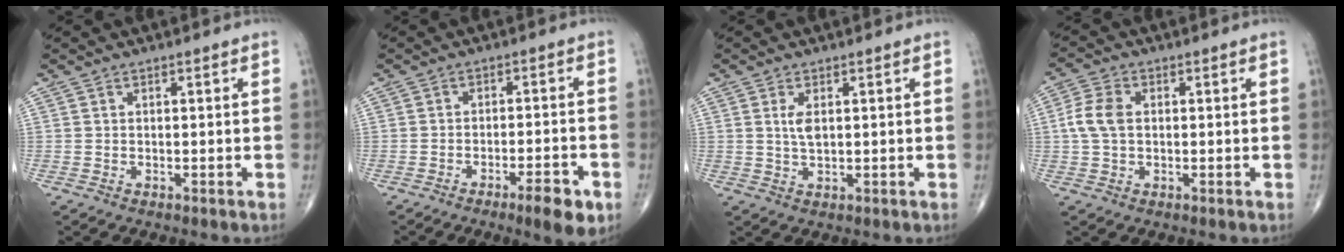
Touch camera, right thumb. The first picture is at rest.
{"total": 7.1, "force": [-3.8, 1.5, 5.8], "torque": [-0.082, 0.013, -0.053]}
{"total": 2.9, "force": [0.8, 1.2, 2.5], "torque": [-0.047, -0.005, 0.017]}
{"total": 5.6, "force": [0.4, 3.6, 4.2], "torque": [-0.098, 0.011, 0.003]}